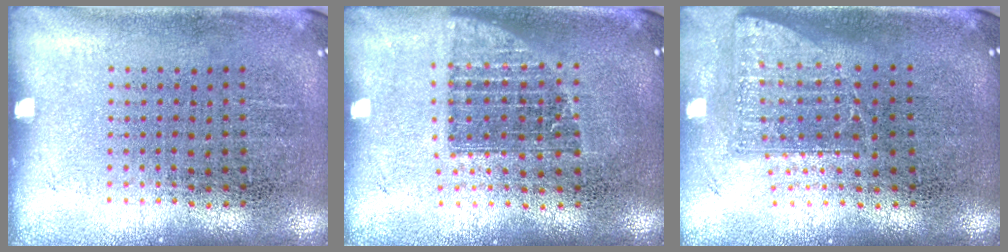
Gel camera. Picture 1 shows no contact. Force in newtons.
{"total": 1.3, "press": 1.1, "slide": 0.7}
{"total": 1.7, "press": 1.4, "slide": 1.0}